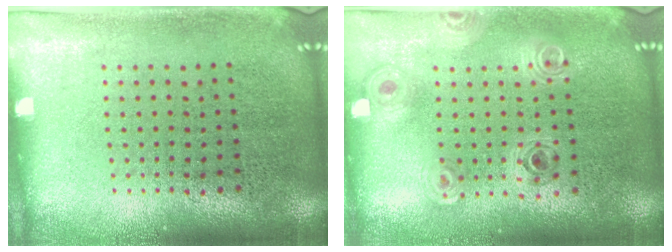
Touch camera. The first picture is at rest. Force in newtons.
{"total": 0.9, "press": 0.9, "slide": 0.1}